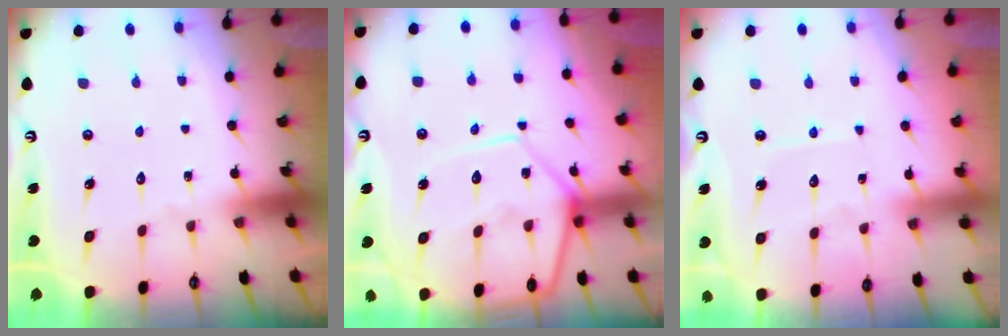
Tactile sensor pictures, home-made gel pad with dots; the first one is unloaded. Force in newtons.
{"total": 12.8, "press": 12.7, "slide": 1.1}
{"total": 5.3, "press": 5.2, "slide": 0.6}